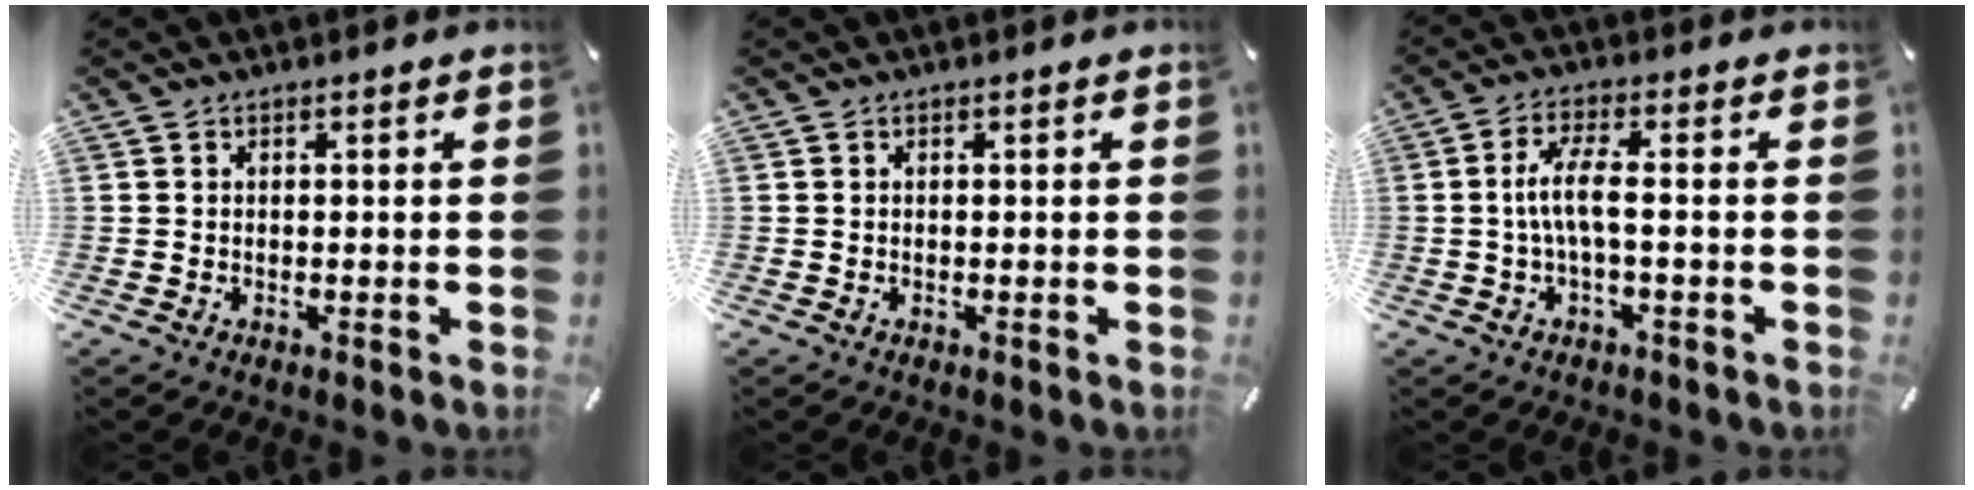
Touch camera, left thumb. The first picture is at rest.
{"total": 0.0}
{"total": 6.8, "force": [-0.4, 1.6, 6.6], "torque": [-0.141, -0.003, -0.015]}